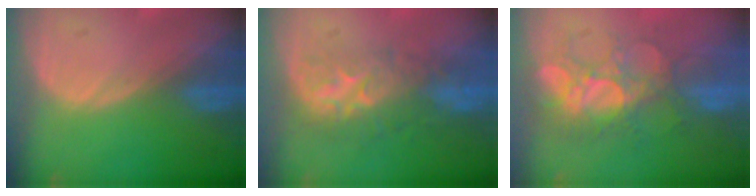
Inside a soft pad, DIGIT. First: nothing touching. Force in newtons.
{"total": 8.0, "press": 7.8, "slide": 2.1}
{"total": 8.2, "press": 7.7, "slide": 2.8}